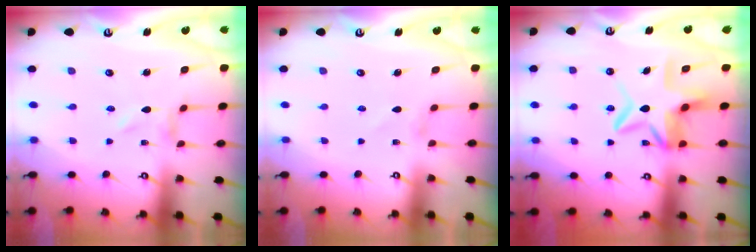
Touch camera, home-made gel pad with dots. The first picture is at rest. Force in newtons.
{"total": 1.0, "press": 0.9, "slide": 0.2}
{"total": 9.1, "press": 8.9, "slide": 1.9}